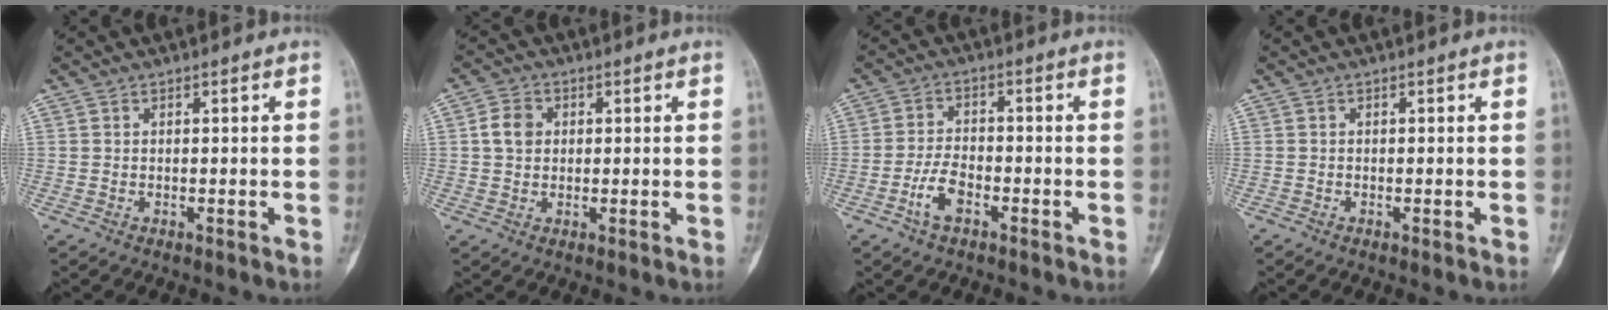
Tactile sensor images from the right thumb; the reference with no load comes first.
{"total": 4.3, "force": [0.7, 3.5, 2.4], "torque": [-0.036, 0.005, 0.010]}
{"total": 5.5, "force": [-2.7, 2.7, 3.9], "torque": [-0.075, 0.019, -0.053]}
{"total": 0.0}